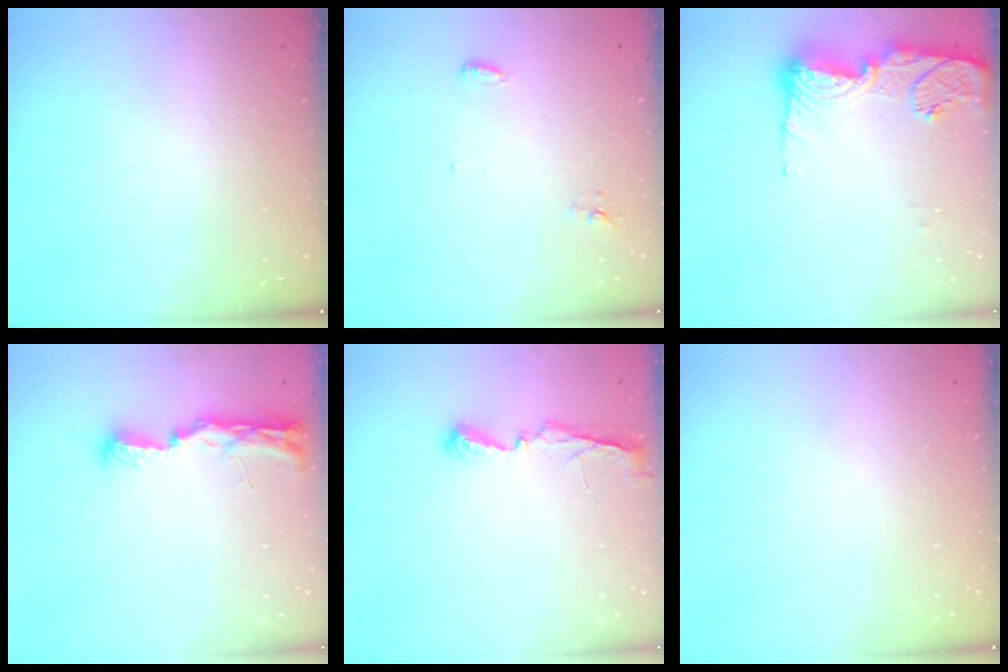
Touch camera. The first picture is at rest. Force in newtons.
{"total": 3.6, "press": 3.5, "slide": 0.9}
{"total": 14.0, "press": 13.9, "slide": 1.5}
{"total": 8.8, "press": 8.7, "slide": 0.9}
{"total": 5.8, "press": 5.8, "slide": 0.3}
{"total": 0.0}